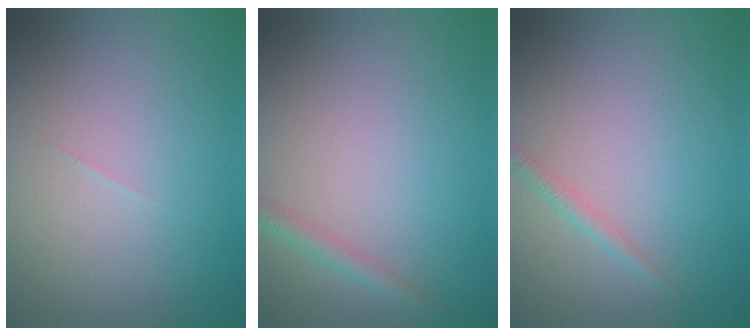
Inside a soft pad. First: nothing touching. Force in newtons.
{"total": 1.5, "press": 1.5, "slide": 0.1}
{"total": 1.1, "press": 1.1, "slide": 0.0}